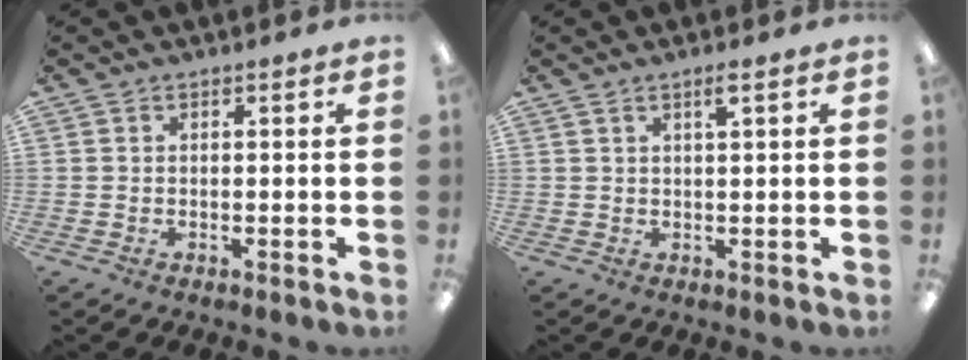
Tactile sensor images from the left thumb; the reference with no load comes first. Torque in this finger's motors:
{"motor_torque": [0.21, 0.29, 0.58, -0.13, 0.00]}